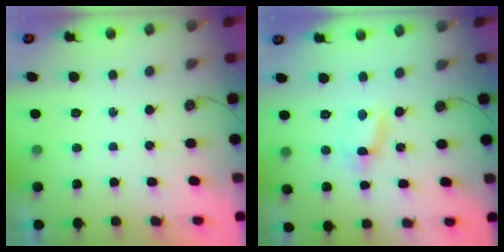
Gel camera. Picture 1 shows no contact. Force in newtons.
{"total": 1.7, "press": 1.7, "slide": 0.1}